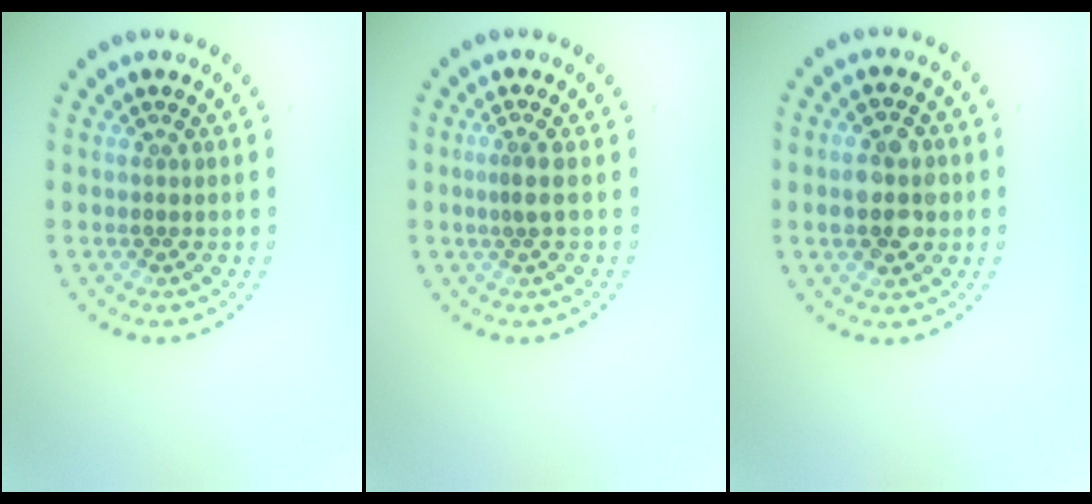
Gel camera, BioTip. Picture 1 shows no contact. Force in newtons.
{"total": 1.1, "press": 0.7, "slide": 0.9}
{"total": 4.4, "press": 4.4, "slide": 0.1}